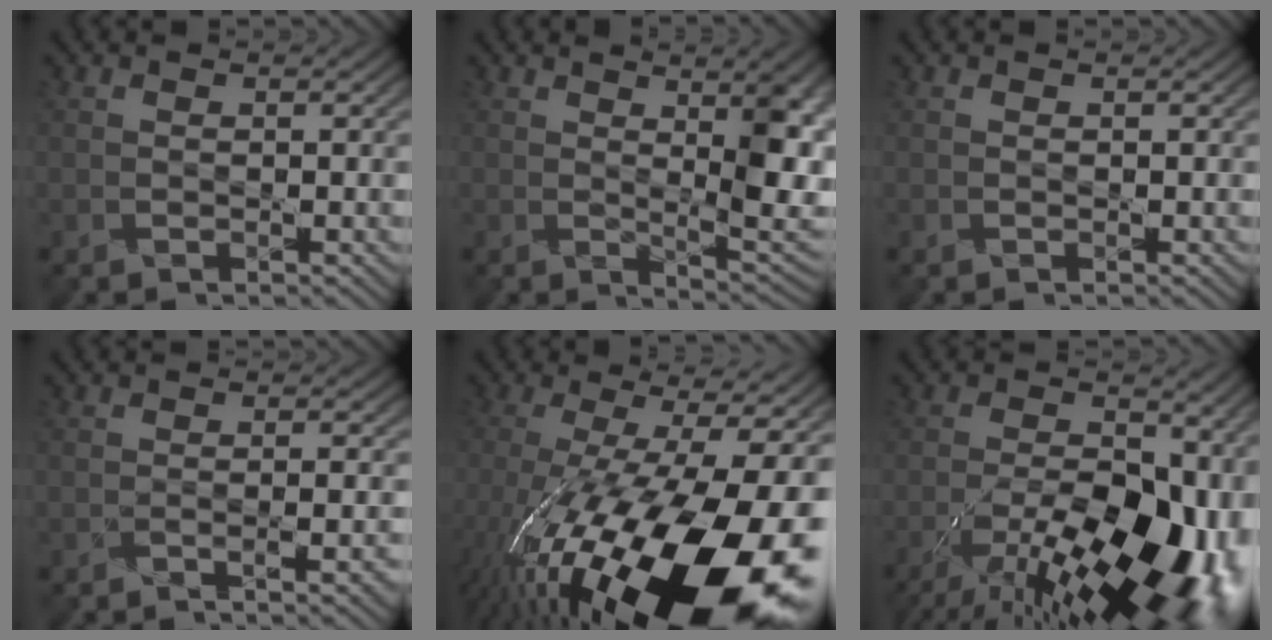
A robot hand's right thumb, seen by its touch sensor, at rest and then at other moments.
{"total": 9.5, "force": [2.0, 3.0, 8.8], "torque": [-0.118, -0.006, 0.038]}
{"total": 0.0}
{"total": 3.6, "force": [-1.9, 0.6, 3.0], "torque": [-0.042, 0.009, -0.040]}
{"total": 21.5, "force": [-8.4, 7.7, 18.3], "torque": [-0.301, -0.065, -0.118]}
{"total": 19.4, "force": [-8.4, 9.3, 14.7], "torque": [-0.200, -0.029, -0.118]}